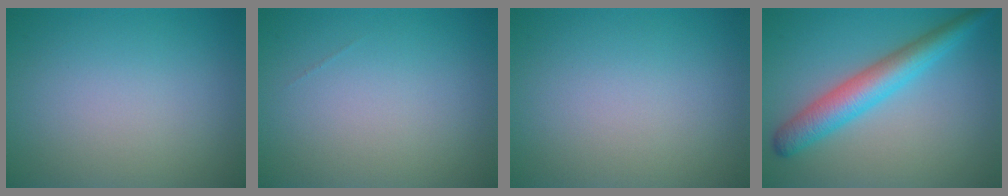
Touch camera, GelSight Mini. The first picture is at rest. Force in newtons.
{"total": 0.0}
{"total": 0.0}
{"total": 5.1, "press": 5.1, "slide": 0.1}